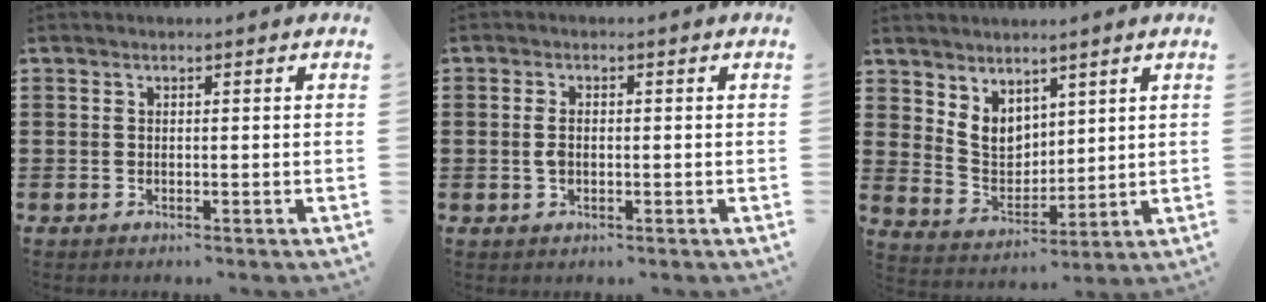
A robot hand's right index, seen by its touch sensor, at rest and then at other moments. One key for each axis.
{"total": 2.2, "fx": -0.1, "fy": 1.0, "fz": 1.9, "tx": -0.045, "ty": -0.002, "tz": -0.005}
{"total": 5.4, "fx": 3.6, "fy": 3.5, "fz": 1.8, "tx": -0.053, "ty": -0.005, "tz": 0.070}